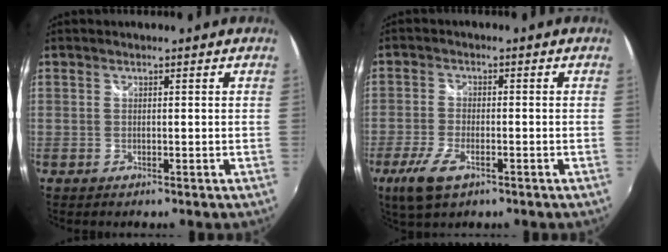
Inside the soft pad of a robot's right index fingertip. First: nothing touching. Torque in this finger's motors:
{"motor_torque": [0.64, -0.41, 0.31, 0.04]}